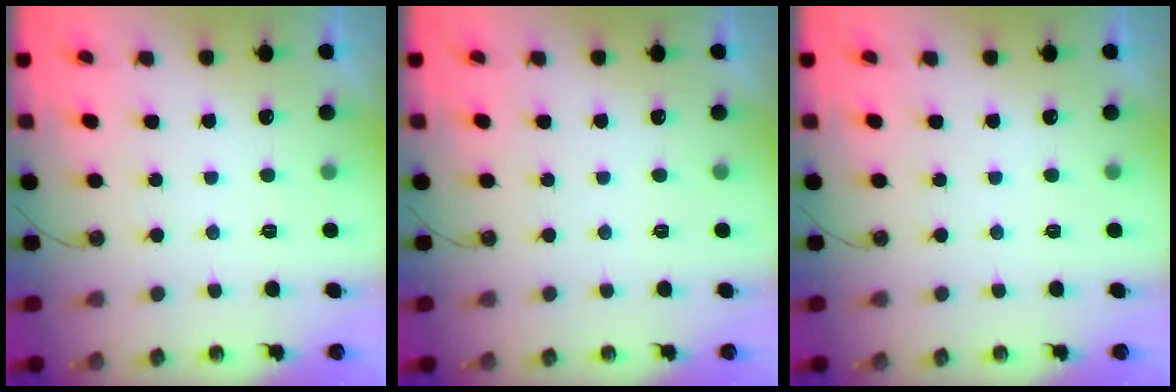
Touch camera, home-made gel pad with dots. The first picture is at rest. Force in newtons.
{"total": 0.0}
{"total": 0.0}